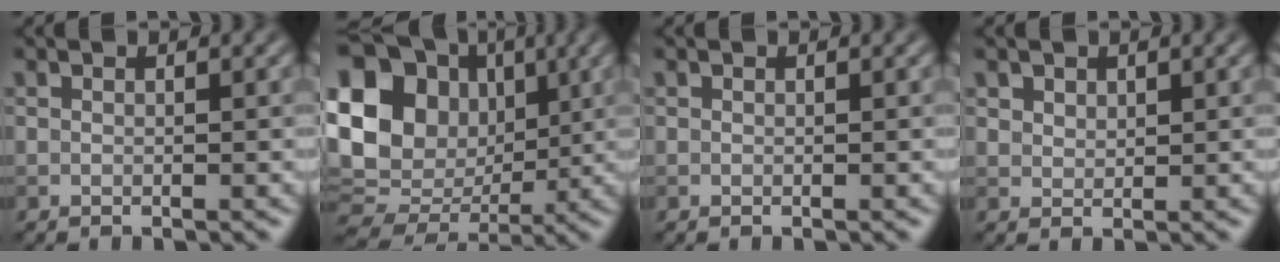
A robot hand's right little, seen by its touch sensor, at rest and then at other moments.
{"total": 16.7, "force": [3.0, 13.9, 8.8], "torque": [-0.200, 0.019, 0.053]}
{"total": 0.0}
{"total": 1.8, "force": [1.2, 1.2, 0.5], "torque": [-0.015, -0.007, 0.032]}